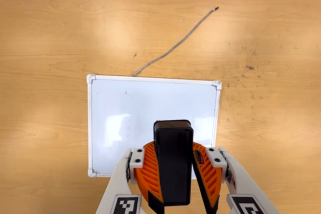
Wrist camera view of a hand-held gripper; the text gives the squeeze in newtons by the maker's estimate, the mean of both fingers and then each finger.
{"total": 10.1, "left": 10.2, "right": 9.9}